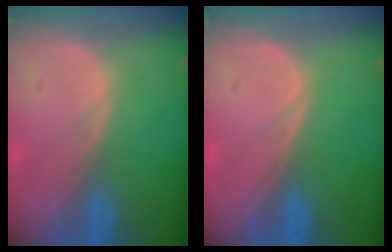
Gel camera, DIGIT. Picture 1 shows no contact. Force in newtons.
{"total": 0.0}